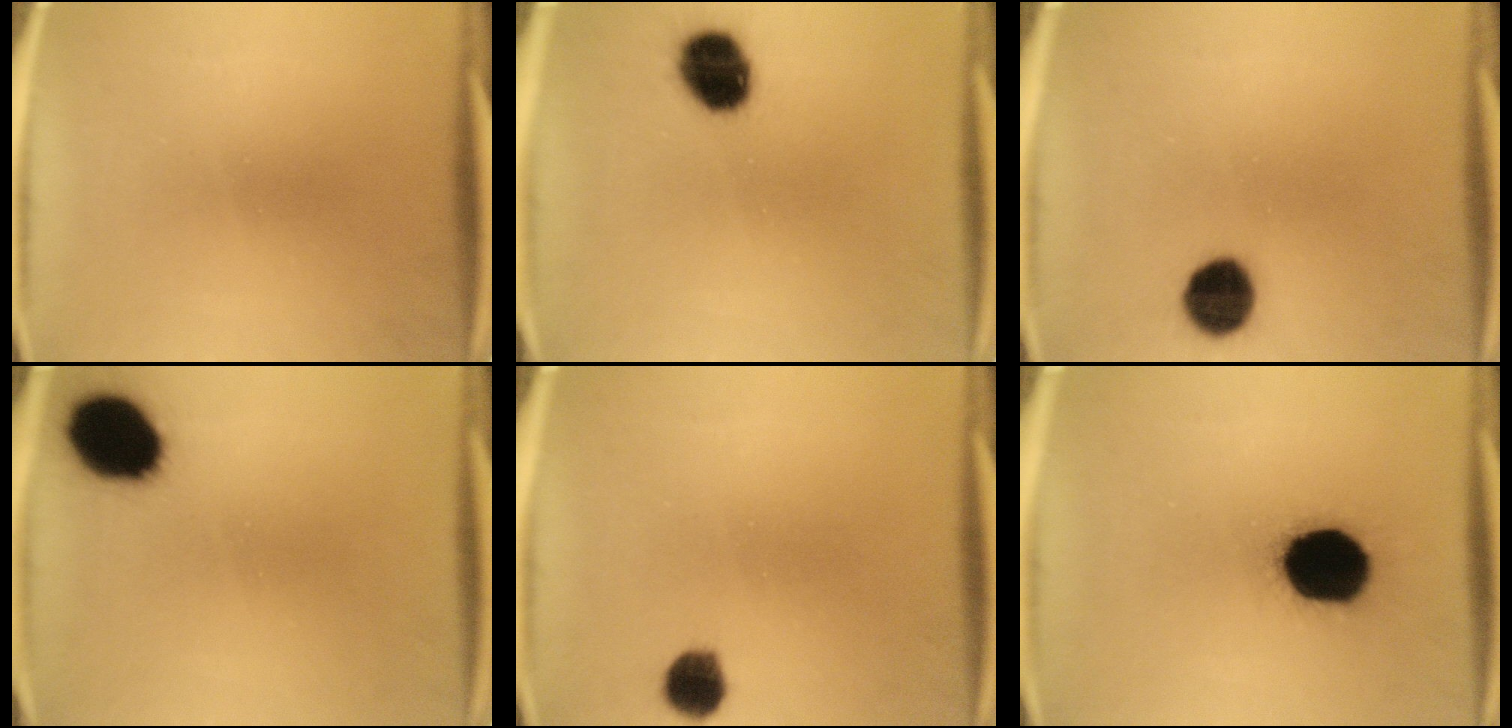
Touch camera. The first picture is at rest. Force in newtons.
{"total": 11.1}
{"total": 8.9}
{"total": 13.4}
{"total": 5.1}
{"total": 19.7}